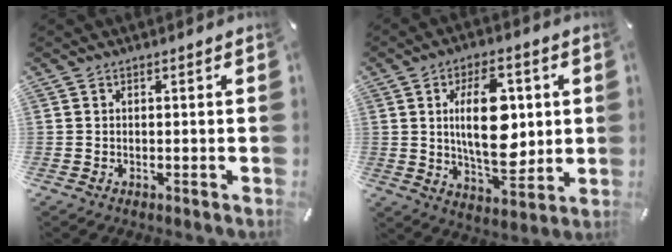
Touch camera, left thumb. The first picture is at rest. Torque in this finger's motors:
{"motor_torque": [0.23, 1.14, 1.70, -1.08, 0.50]}